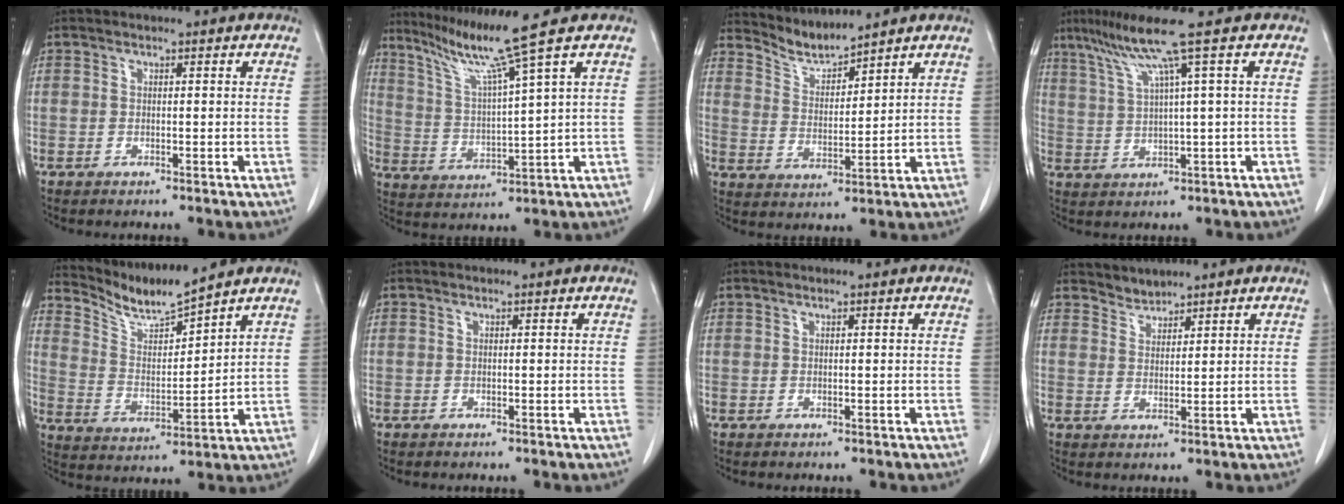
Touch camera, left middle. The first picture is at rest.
{"total": 9.0, "force": [6.6, -3.4, 5.0], "torque": [-0.092, -0.022, 0.126]}
{"total": 4.7, "force": [4.7, -0.7, -0.3], "torque": [0.000, -0.010, 0.098]}
{"total": 7.2, "force": [4.3, -2.0, 5.5], "torque": [-0.109, 0.009, 0.083]}
{"total": 7.3, "force": [7.1, -1.4, 0.8], "torque": [-0.027, -0.014, 0.151]}
{"total": 0.0}
{"total": 0.0}
{"total": 2.2, "force": [2.1, 0.2, -0.6], "torque": [0.010, 0.004, 0.042]}